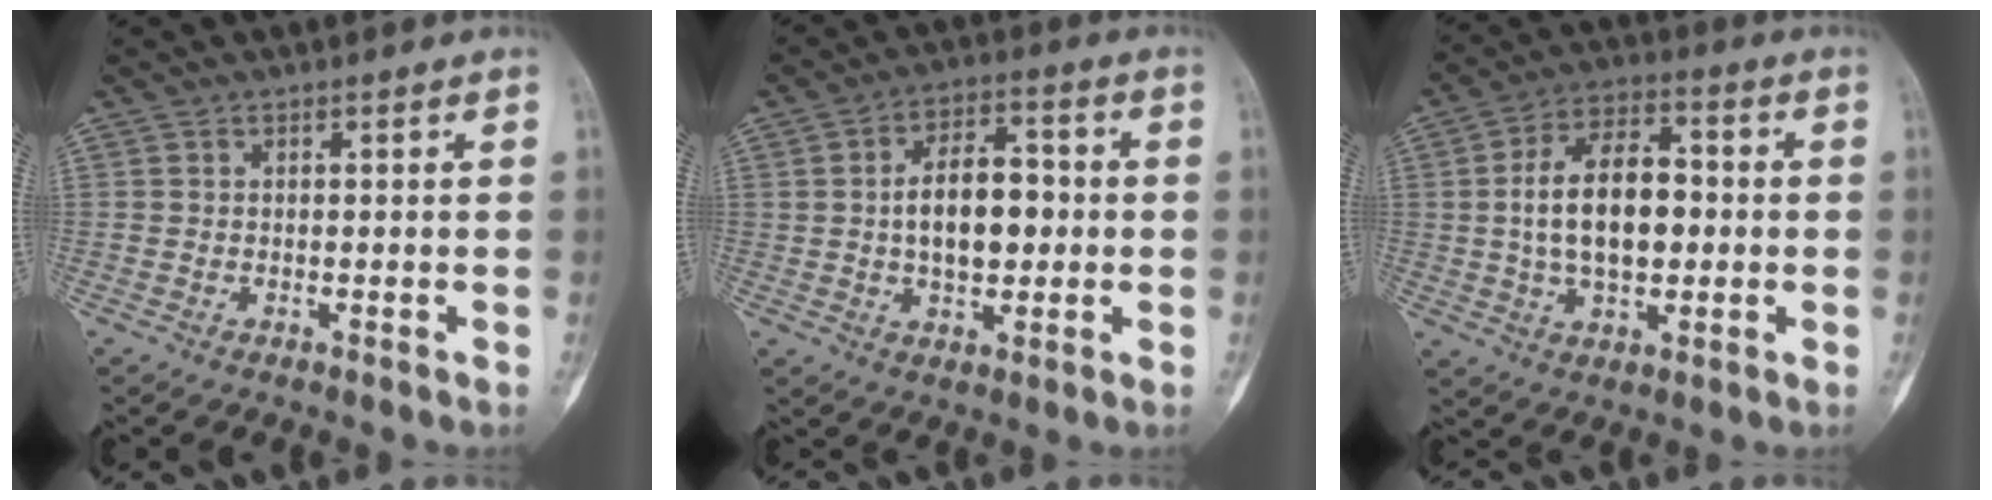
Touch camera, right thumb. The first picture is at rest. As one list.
[{"total": 11.6, "force": [0.0, 6.7, 9.4], "torque": [-0.131, 0.018, 0.001]}, {"total": 14.8, "force": [0.2, 8.6, 12.0], "torque": [-0.194, 0.020, 0.001]}]